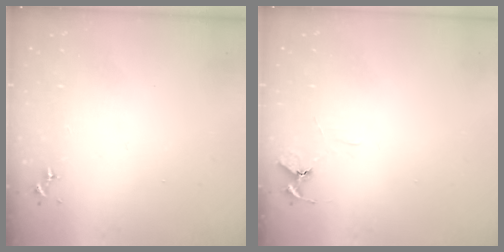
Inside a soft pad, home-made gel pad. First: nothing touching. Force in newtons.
{"total": 5.8, "press": 5.8, "slide": 0.6}